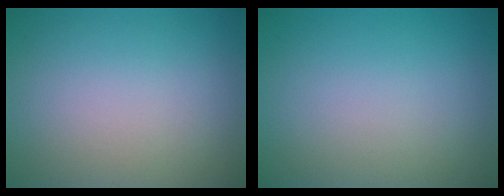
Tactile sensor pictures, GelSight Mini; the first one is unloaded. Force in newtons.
{"total": 0.0}